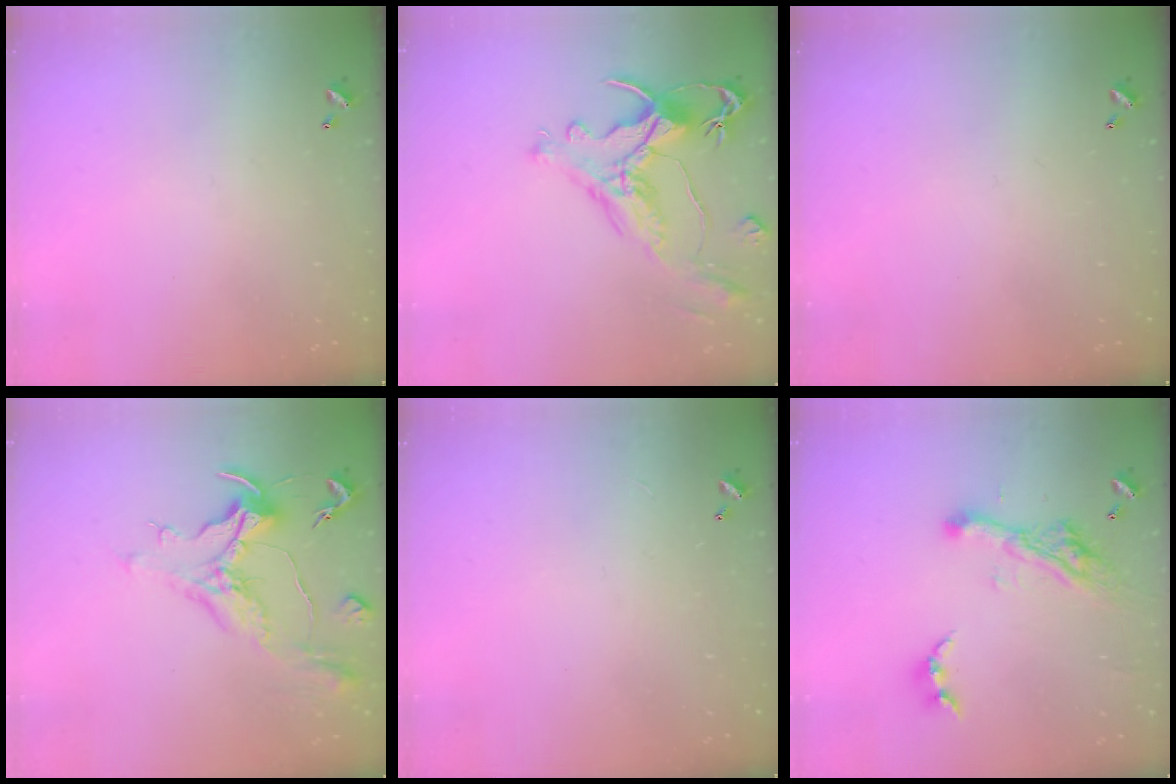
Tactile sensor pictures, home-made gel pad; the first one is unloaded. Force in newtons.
{"total": 1.5, "press": 0.7, "slide": 1.3}
{"total": 0.0}
{"total": 1.6, "press": 1.5, "slide": 0.6}
{"total": 2.8, "press": 2.8, "slide": 0.3}
{"total": 11.0, "press": 10.9, "slide": 1.2}